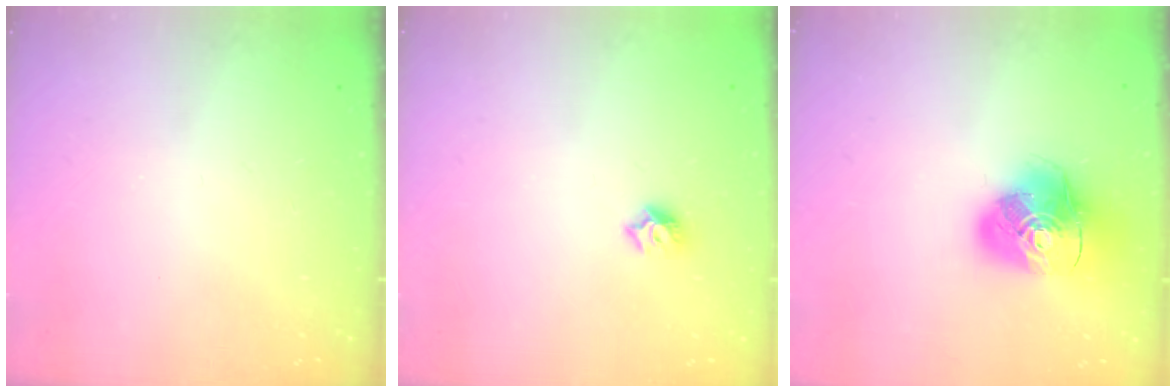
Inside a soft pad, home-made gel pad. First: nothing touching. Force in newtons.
{"total": 6.9, "press": 6.8, "slide": 0.9}
{"total": 16.0, "press": 15.9, "slide": 1.8}